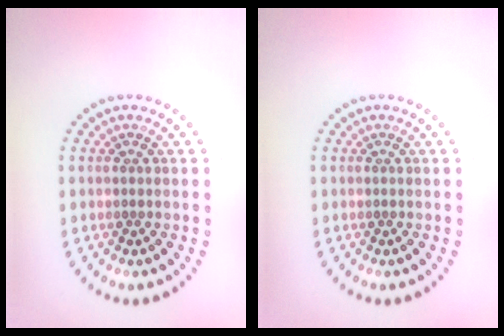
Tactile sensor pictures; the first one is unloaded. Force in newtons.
{"total": 0.0}